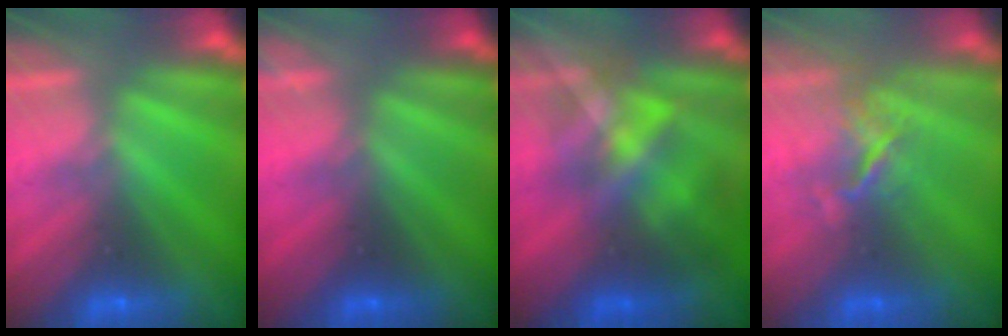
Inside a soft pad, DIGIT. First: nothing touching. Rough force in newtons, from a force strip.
{"total": 2.2}
{"total": 4.5}
{"total": 3.5}